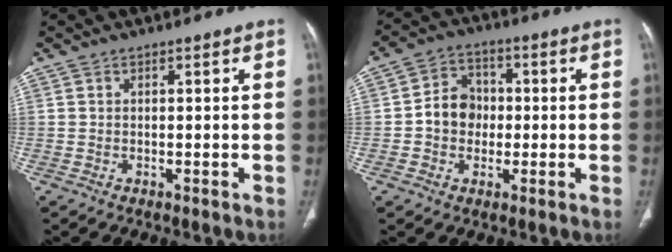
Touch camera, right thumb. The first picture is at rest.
{"total": 7.6, "force": [-0.5, 6.5, 3.8], "torque": [-0.032, 0.021, -0.019]}